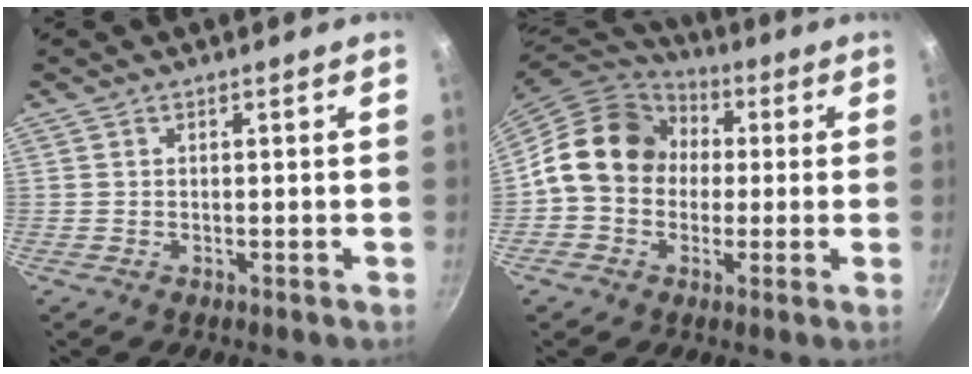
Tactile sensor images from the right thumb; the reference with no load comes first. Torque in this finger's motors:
{"motor_torque": [1.68, 2.39, 1.21, -0.95, 0.16]}